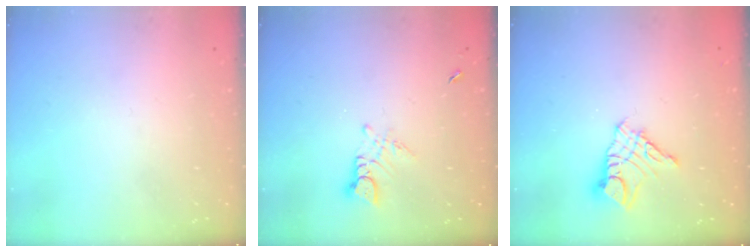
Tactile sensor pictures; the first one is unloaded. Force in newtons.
{"total": 3.0, "press": 2.9, "slide": 0.4}
{"total": 9.5, "press": 9.5, "slide": 0.7}